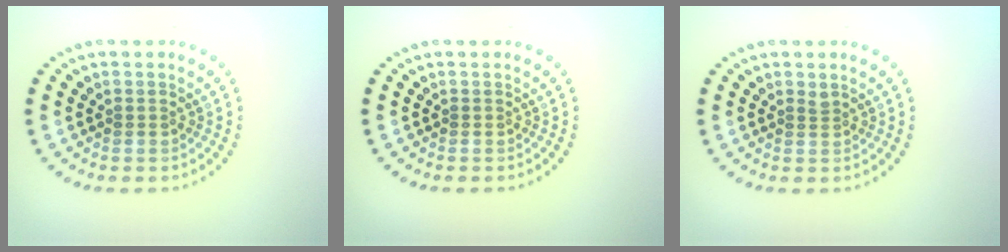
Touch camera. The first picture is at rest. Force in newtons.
{"total": 0.0}
{"total": 0.5, "press": 0.4, "slide": 0.4}